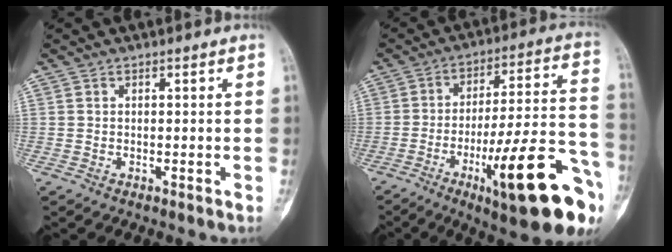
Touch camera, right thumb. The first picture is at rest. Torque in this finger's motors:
{"motor_torque": [0.58, 0.70, 1.38, -1.38, 0.21]}